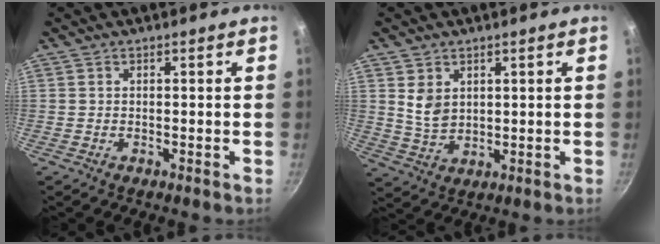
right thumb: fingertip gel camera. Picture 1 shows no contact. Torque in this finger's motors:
{"motor_torque": [-0.37, 0.50, 0.74, -0.07, 0.06]}